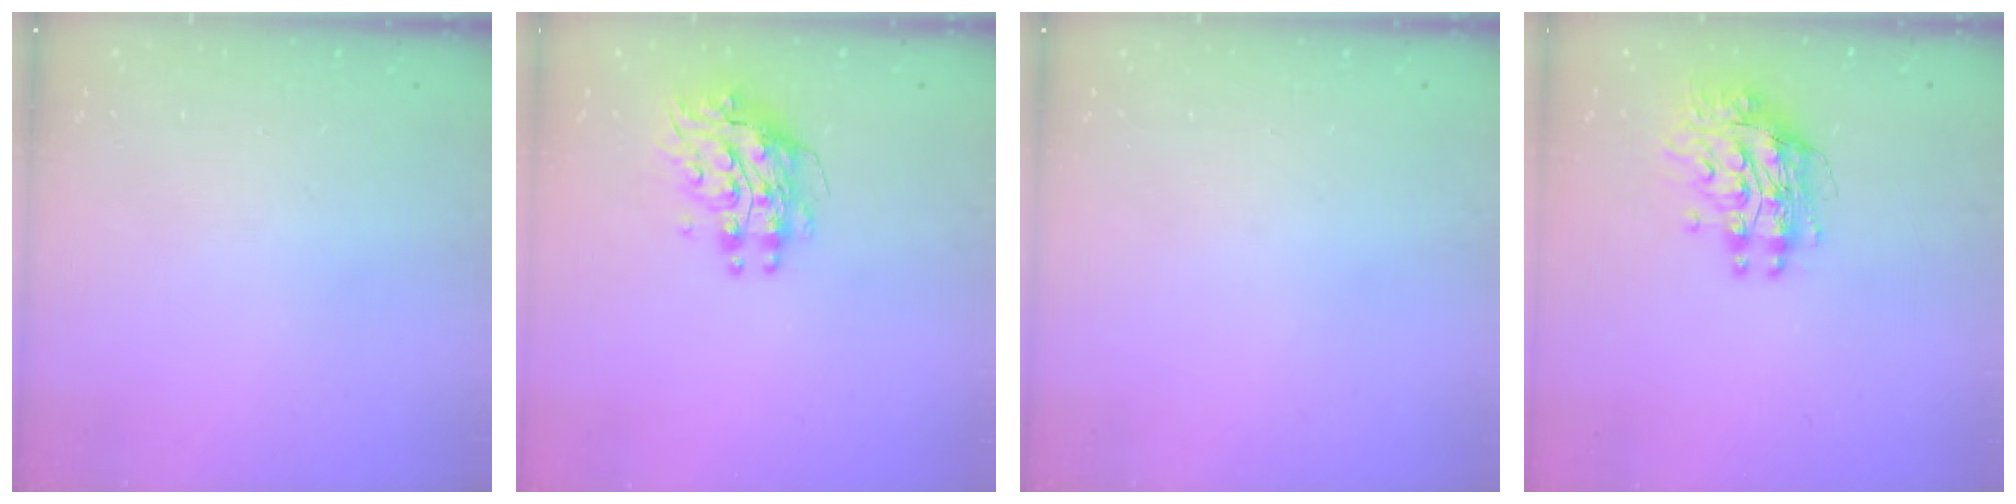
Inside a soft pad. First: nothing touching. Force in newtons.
{"total": 9.4, "press": 9.3, "slide": 0.9}
{"total": 0.0}
{"total": 10.4, "press": 10.4, "slide": 0.9}